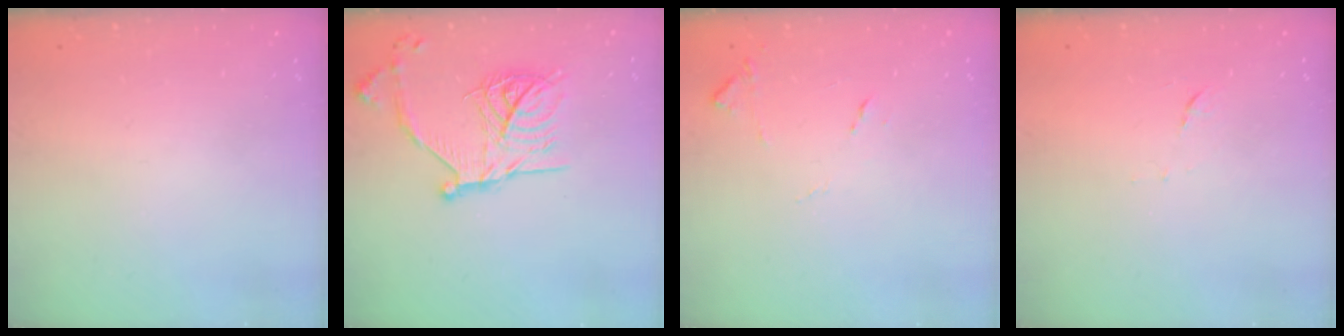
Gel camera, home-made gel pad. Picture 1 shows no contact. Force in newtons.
{"total": 19.4, "press": 19.3, "slide": 1.5}
{"total": 8.2, "press": 8.2, "slide": 0.6}
{"total": 5.5, "press": 5.4, "slide": 0.4}